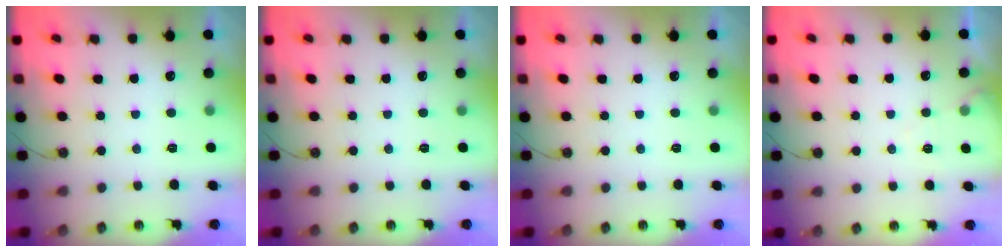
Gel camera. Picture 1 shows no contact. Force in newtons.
{"total": 0.0}
{"total": 0.0}
{"total": 4.1, "press": 4.0, "slide": 0.7}